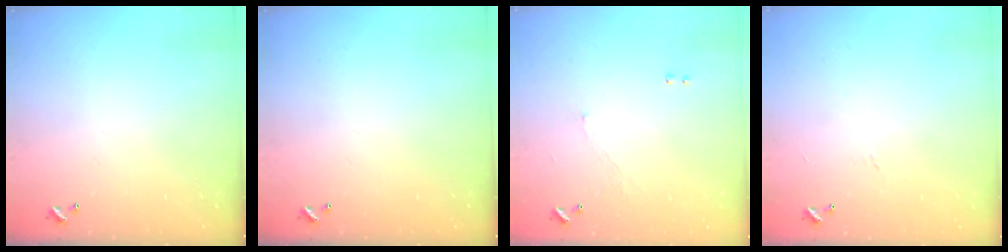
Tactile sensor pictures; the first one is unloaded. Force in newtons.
{"total": 0.0}
{"total": 1.3, "press": 1.2, "slide": 0.5}
{"total": 0.0}